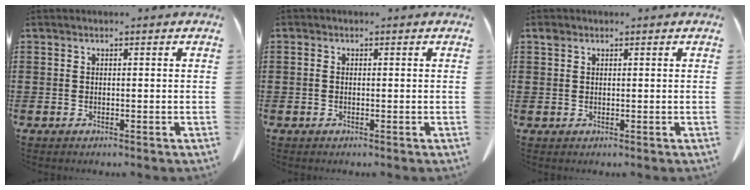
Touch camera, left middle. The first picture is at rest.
{"total": 0.5, "force": [-0.2, 0.3, 0.4], "torque": [-0.010, 0.000, -0.003]}
{"total": 1.0, "force": [0.6, 0.8, 0.2], "torque": [-0.008, 0.003, 0.012]}